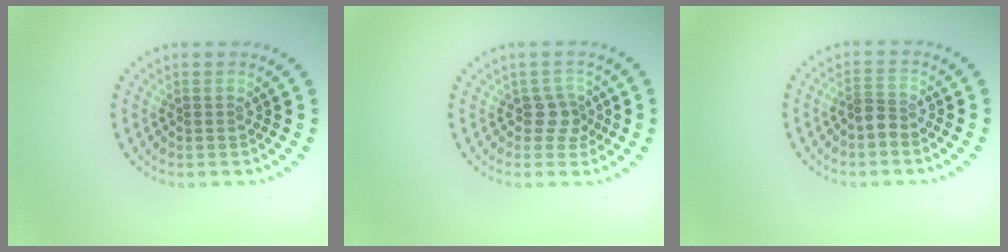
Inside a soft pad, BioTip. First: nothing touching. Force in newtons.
{"total": 1.9, "press": 1.5, "slide": 1.2}
{"total": 1.6, "press": 1.2, "slide": 1.1}